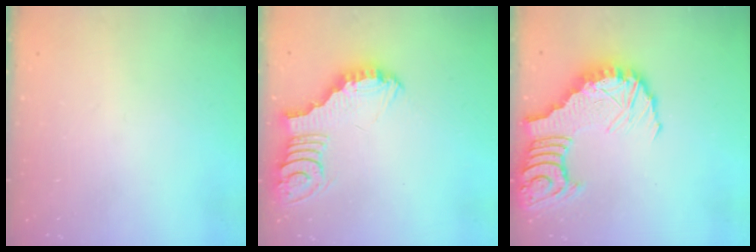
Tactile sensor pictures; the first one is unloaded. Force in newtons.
{"total": 4.5, "press": 4.4, "slide": 0.4}
{"total": 15.7, "press": 15.5, "slide": 2.1}